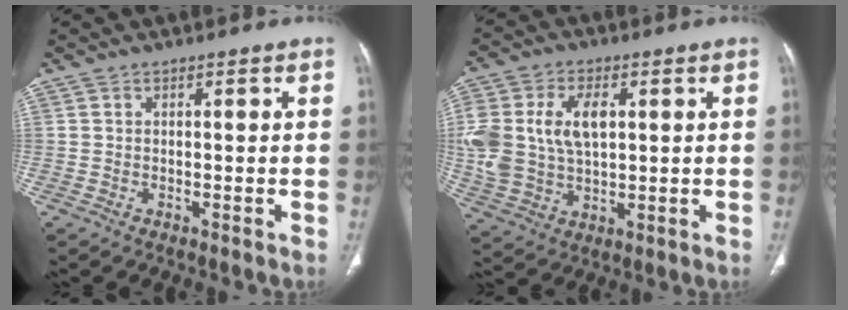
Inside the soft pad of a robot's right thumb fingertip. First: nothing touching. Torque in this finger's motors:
{"motor_torque": [0.29, 0.29, 0.54, 0.34, 0.16]}